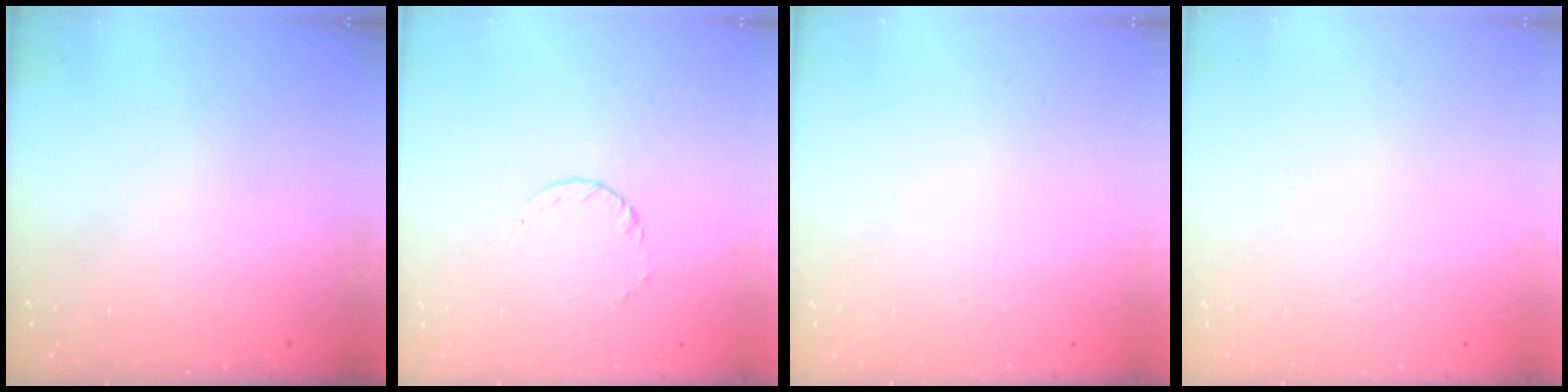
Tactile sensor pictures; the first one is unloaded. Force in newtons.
{"total": 2.4, "press": 2.4, "slide": 0.3}
{"total": 2.4, "press": 2.4, "slide": 0.2}
{"total": 2.6, "press": 2.6, "slide": 0.2}